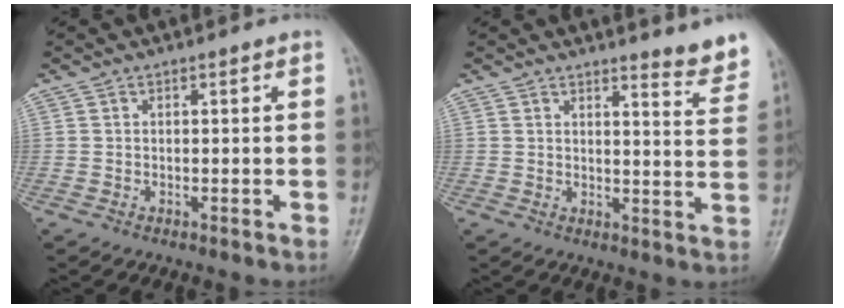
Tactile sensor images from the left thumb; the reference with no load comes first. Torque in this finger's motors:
{"motor_torque": [0.06, -0.02, -0.14, -0.27, 0.06]}